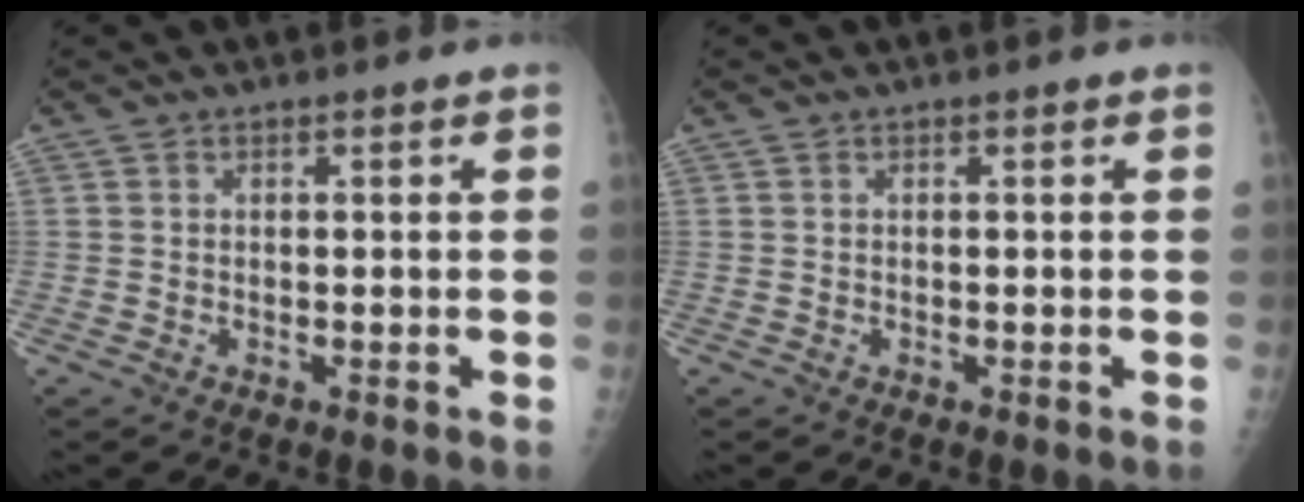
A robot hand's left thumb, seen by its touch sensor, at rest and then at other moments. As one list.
[{"total": 0.0}]